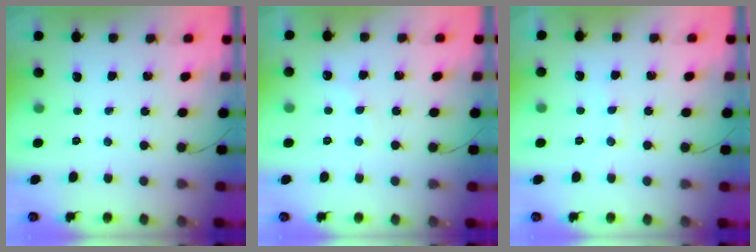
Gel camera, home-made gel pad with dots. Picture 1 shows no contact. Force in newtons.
{"total": 6.3, "press": 6.2, "slide": 1.3}
{"total": 6.5, "press": 6.4, "slide": 1.4}